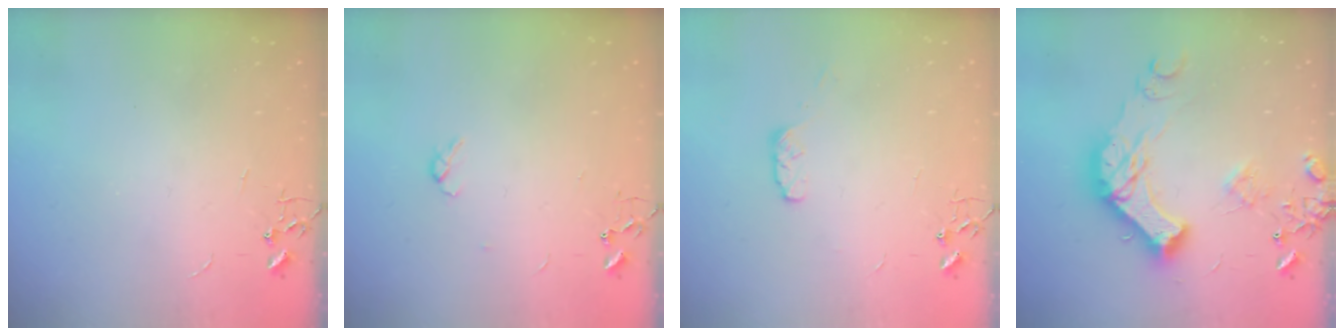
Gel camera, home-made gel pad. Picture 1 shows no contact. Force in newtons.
{"total": 4.3, "press": 4.3, "slide": 0.7}
{"total": 5.0, "press": 4.9, "slide": 0.7}
{"total": 20.8, "press": 20.7, "slide": 2.1}